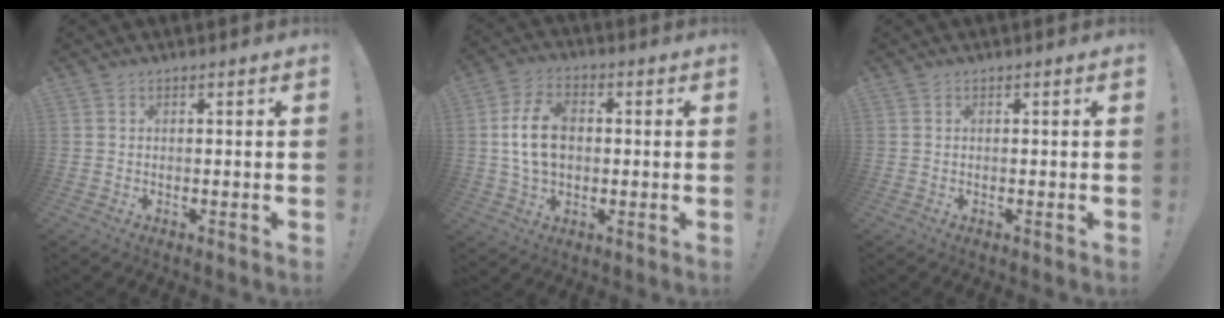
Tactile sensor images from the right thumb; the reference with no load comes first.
{"total": 12.0, "force": [0.5, 8.2, 8.6], "torque": [-0.157, 0.006, 0.009]}
{"total": 0.0}